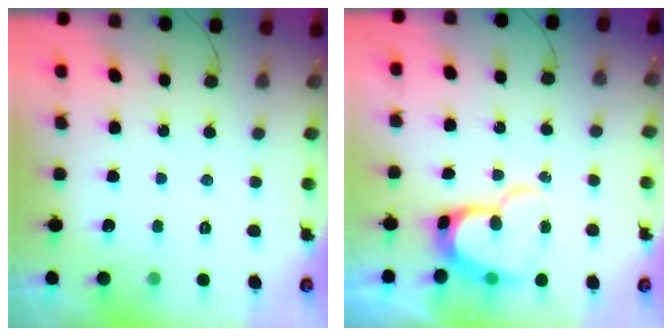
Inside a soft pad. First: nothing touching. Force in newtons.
{"total": 13.8, "press": 13.7, "slide": 1.3}